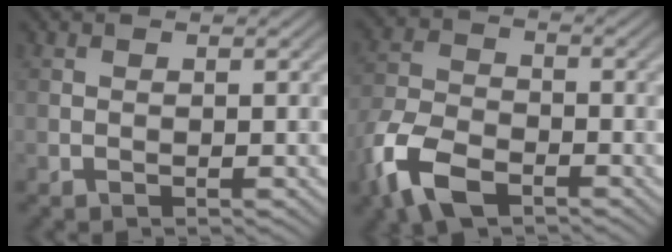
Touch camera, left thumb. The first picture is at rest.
{"total": 9.9, "force": [-5.9, 5.1, 6.2], "torque": [-0.151, -0.019, -0.126]}